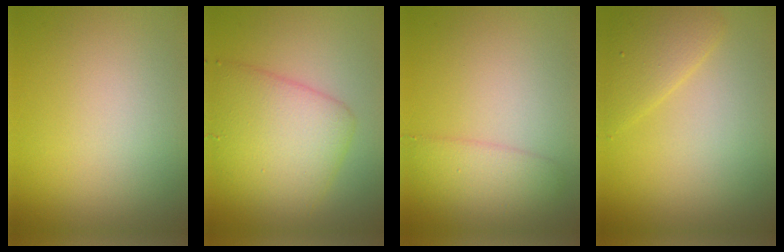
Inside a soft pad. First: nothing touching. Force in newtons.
{"total": 6.4, "press": 6.3, "slide": 0.2}
{"total": 2.9, "press": 2.9, "slide": 0.1}
{"total": 2.6, "press": 2.6, "slide": 0.2}